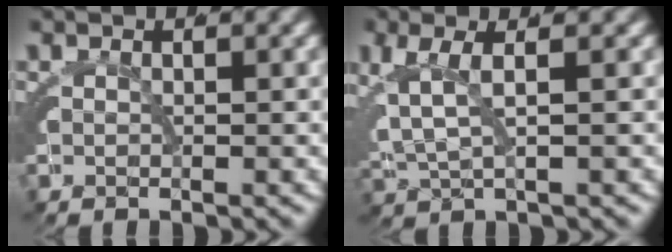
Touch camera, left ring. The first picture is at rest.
{"total": 2.7, "force": [0.5, 1.7, 2.1], "torque": [-0.069, -0.013, 0.019]}